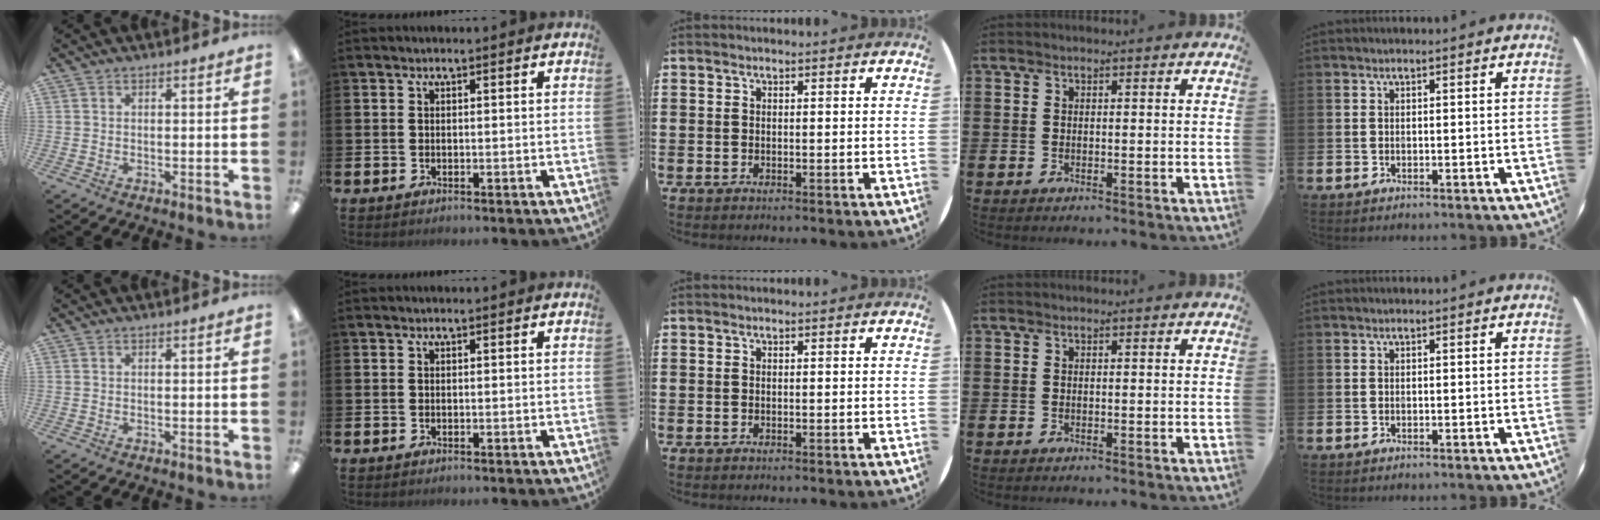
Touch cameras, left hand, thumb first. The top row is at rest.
{}